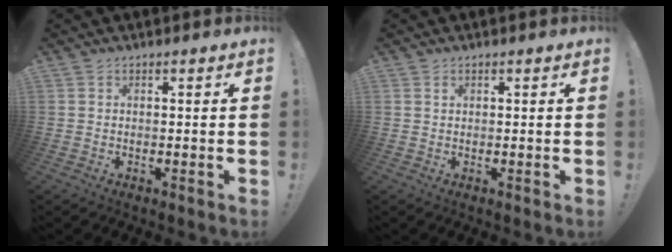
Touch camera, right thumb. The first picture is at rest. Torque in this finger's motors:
{"motor_torque": [-0.03, -0.11, 0.14, -0.04, -0.08]}